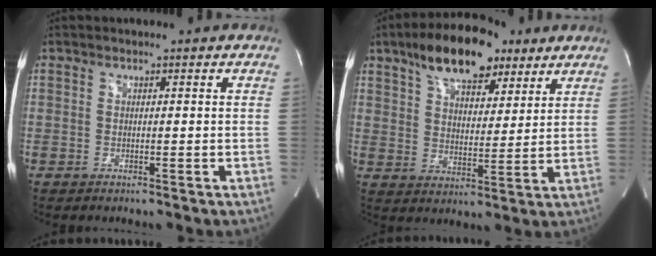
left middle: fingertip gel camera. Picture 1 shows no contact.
{"total": 14.4, "force": [9.4, 6.2, 8.9], "torque": [-0.150, 0.028, 0.160]}